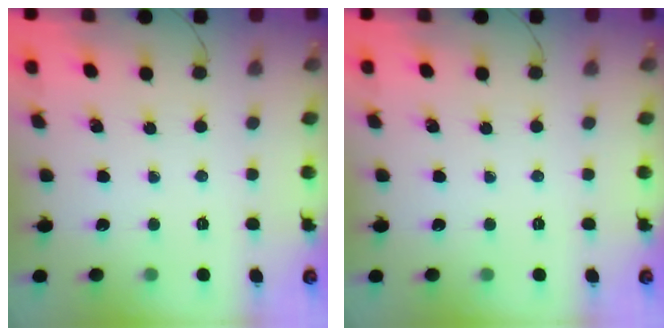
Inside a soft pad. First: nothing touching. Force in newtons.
{"total": 0.0}